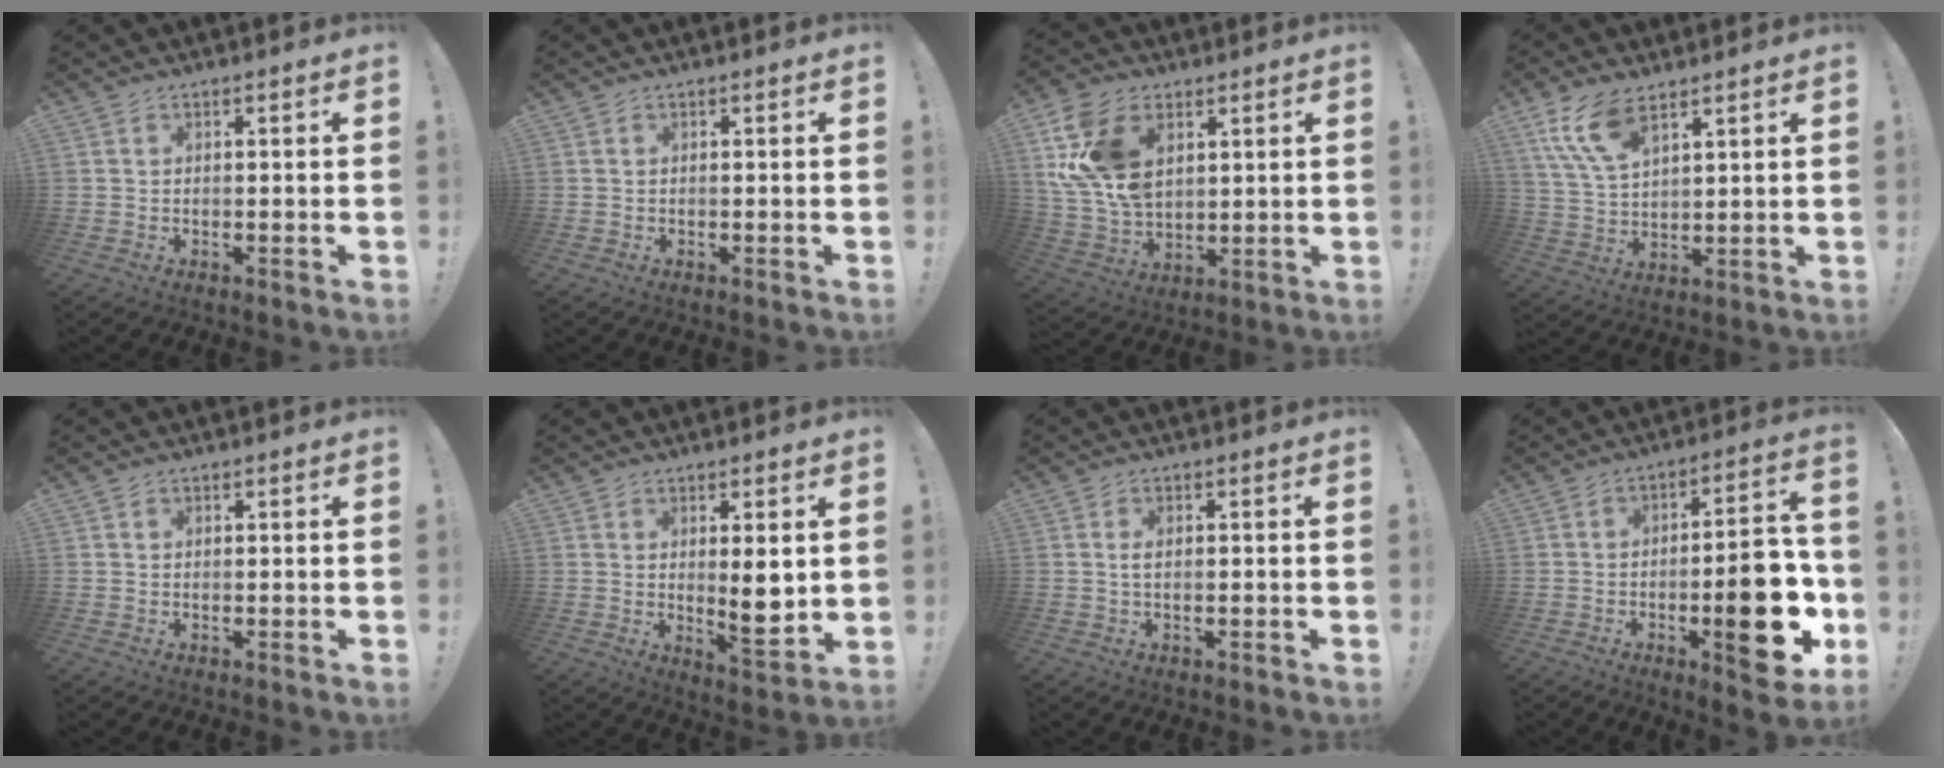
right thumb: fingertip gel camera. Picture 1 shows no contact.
{"total": 0.0}
{"total": 17.6, "force": [6.5, 12.0, 11.2], "torque": [-0.237, -0.023, 0.125]}
{"total": 11.4, "force": [7.4, 4.5, 7.5], "torque": [-0.157, -0.024, 0.139]}
{"total": 0.5, "force": [0.4, 0.4, 0.0], "torque": [0.007, -0.002, 0.005]}
{"total": 7.8, "force": [1.3, 1.7, 7.4], "torque": [-0.092, -0.023, 0.021]}
{"total": 1.6, "force": [-0.2, 0.4, 1.5], "torque": [-0.027, 0.002, -0.005]}
{"total": 19.8, "force": [-5.2, 6.8, 17.9], "torque": [-0.212, 0.018, -0.069]}